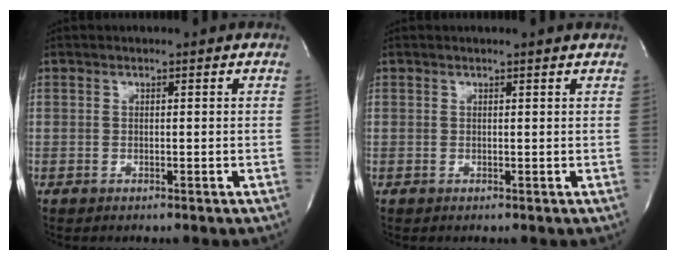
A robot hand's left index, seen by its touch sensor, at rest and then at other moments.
{"total": 1.3, "force": [1.3, -0.3, 0.3], "torque": [-0.016, -0.002, 0.013]}